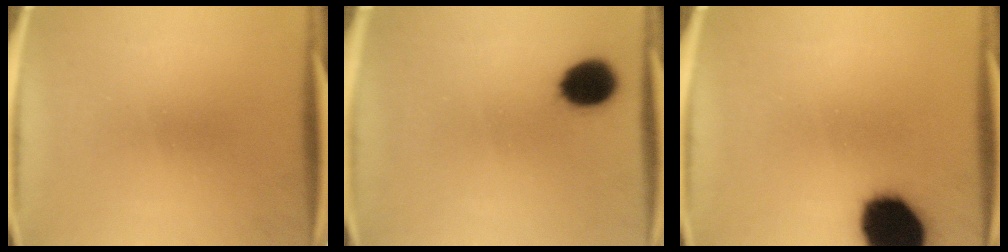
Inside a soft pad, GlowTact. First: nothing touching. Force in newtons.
{"total": 9.5}
{"total": 19.3}